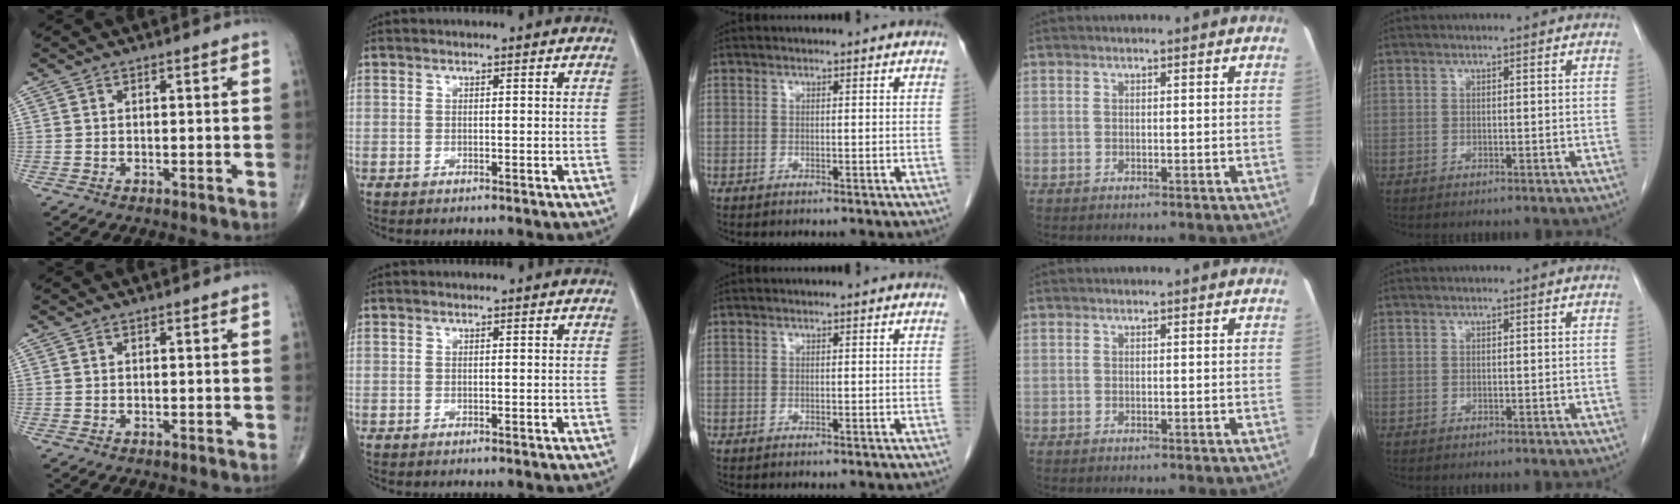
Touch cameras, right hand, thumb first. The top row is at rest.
{}